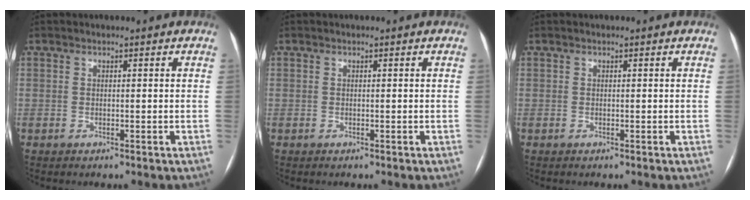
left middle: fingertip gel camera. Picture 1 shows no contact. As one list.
[{"total": 0.0}, {"total": 0.0}]